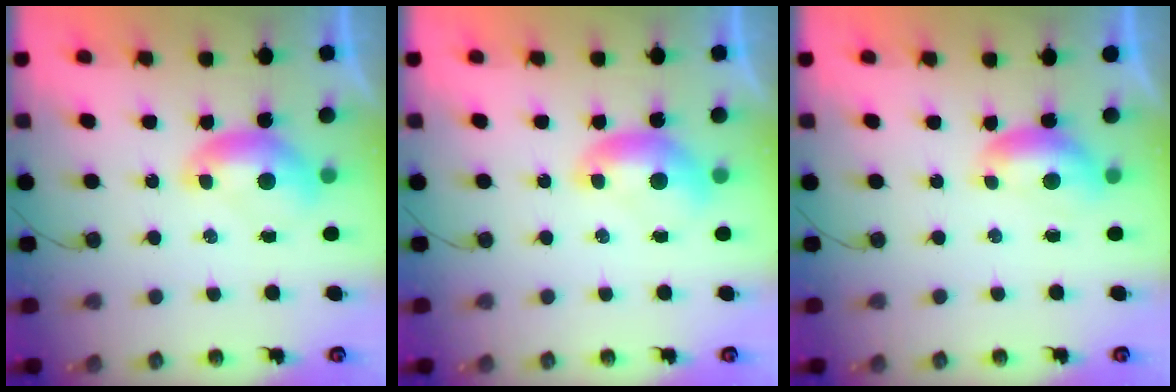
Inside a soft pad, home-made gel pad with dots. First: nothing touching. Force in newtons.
{"total": 0.0}
{"total": 0.5, "press": 0.1, "slide": 0.5}